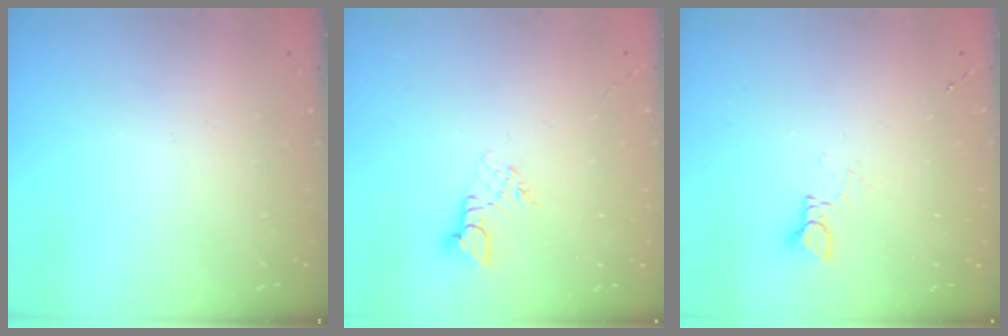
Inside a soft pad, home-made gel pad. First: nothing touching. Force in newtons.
{"total": 2.6, "press": 2.6, "slide": 0.3}
{"total": 2.5, "press": 2.5, "slide": 0.2}